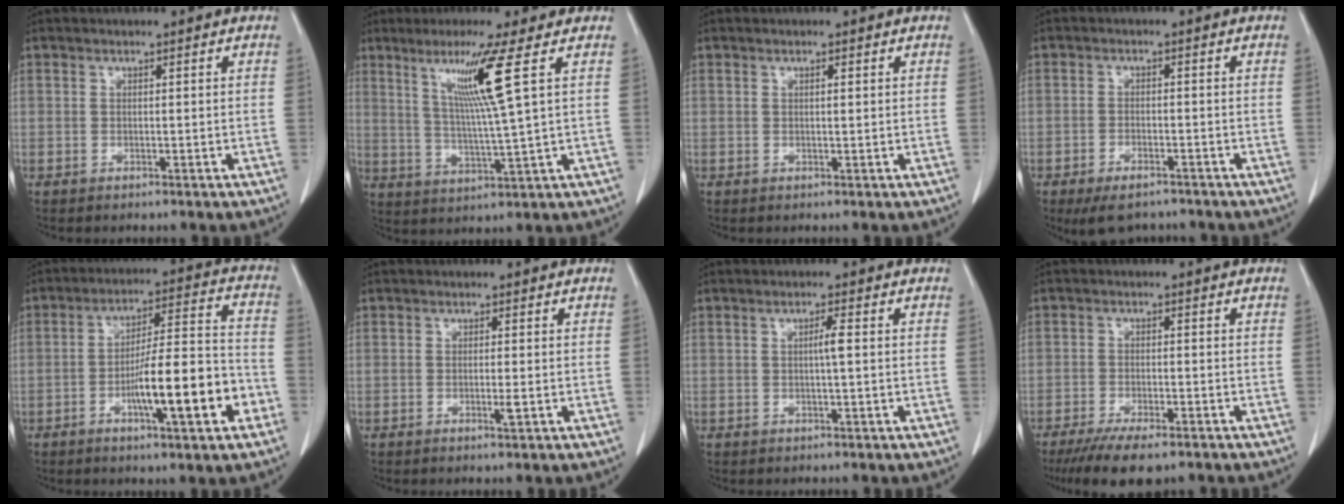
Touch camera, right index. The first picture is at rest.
{"total": 9.3, "force": [3.8, -2.4, 8.1], "torque": [-0.150, -0.012, 0.078]}
{"total": 0.8, "force": [0.3, 0.1, 0.7], "torque": [-0.014, 0.001, 0.006]}
{"total": 4.1, "force": [-3.0, 2.2, 1.7], "torque": [-0.026, 0.004, -0.036]}
{"total": 13.9, "force": [-5.0, 1.7, 12.9], "torque": [-0.205, 0.012, -0.075]}
{"total": 1.4, "force": [-0.4, 0.0, 1.3], "torque": [-0.022, -0.004, -0.006]}
{"total": 1.9, "force": [0.1, -0.2, 1.9], "torque": [-0.033, 0.002, 0.001]}
{"total": 8.3, "force": [-6.2, 2.4, 5.0], "torque": [-0.077, -0.014, -0.098]}